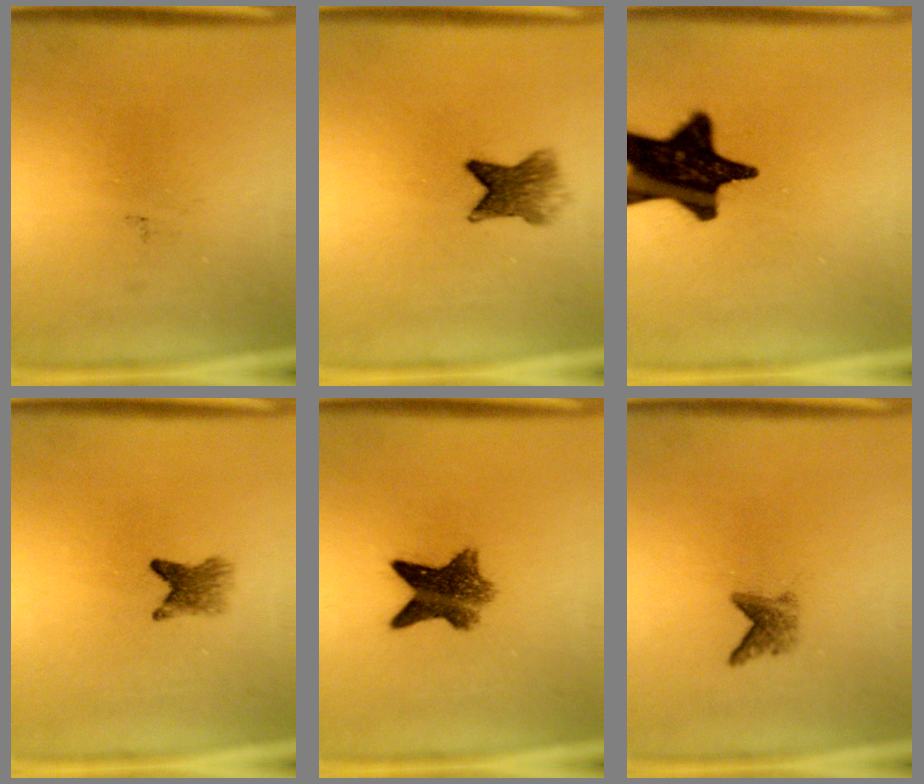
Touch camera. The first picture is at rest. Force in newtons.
{"total": 4.8}
{"total": 18.1}
{"total": 2.9}
{"total": 7.6}
{"total": 2.1}